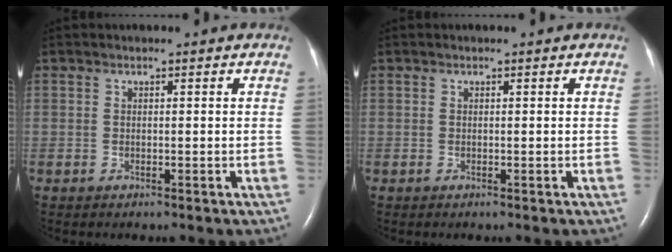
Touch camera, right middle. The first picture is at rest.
{"total": 0.0}